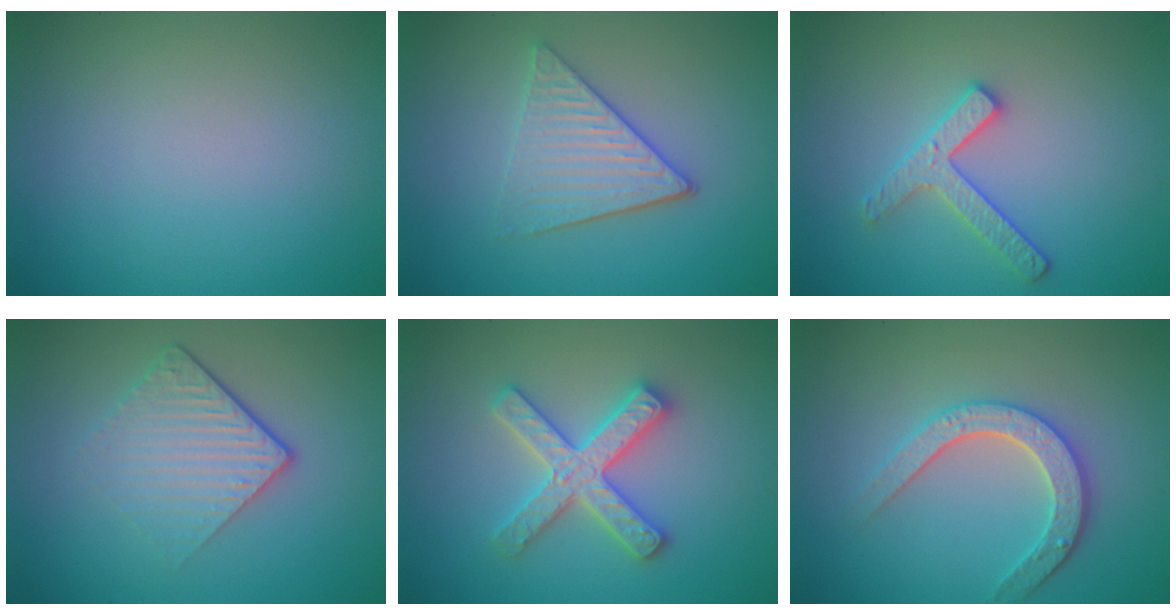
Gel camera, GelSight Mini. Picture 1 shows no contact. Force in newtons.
{"total": 3.9, "press": 3.3, "slide": 2.0}
{"total": 2.6, "press": 2.5, "slide": 0.4}
{"total": 4.4, "press": 2.9, "slide": 3.3}
{"total": 4.7, "press": 4.6, "slide": 0.6}
{"total": 3.3, "press": 3.1, "slide": 1.2}